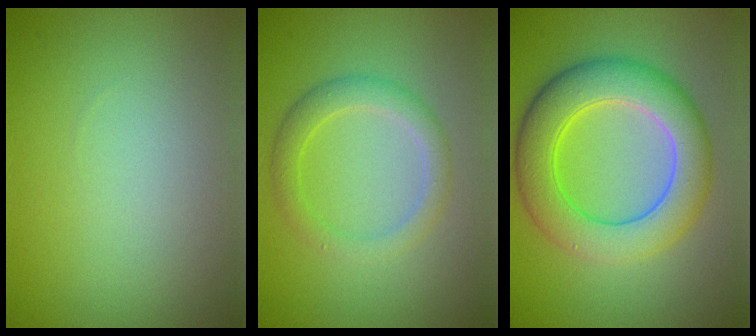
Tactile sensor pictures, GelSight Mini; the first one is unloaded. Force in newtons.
{"total": 2.8, "press": 2.8, "slide": 0.1}
{"total": 7.9, "press": 7.8, "slide": 0.2}